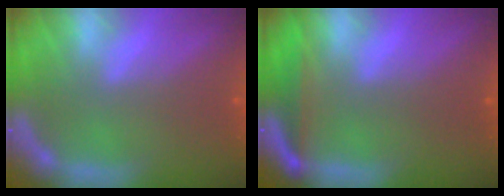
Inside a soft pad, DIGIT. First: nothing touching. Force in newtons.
{"total": 3.4}